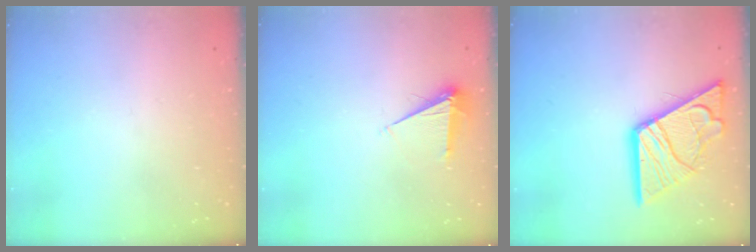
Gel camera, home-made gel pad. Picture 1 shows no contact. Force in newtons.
{"total": 5.4, "press": 5.4, "slide": 0.8}
{"total": 17.6, "press": 17.5, "slide": 1.8}